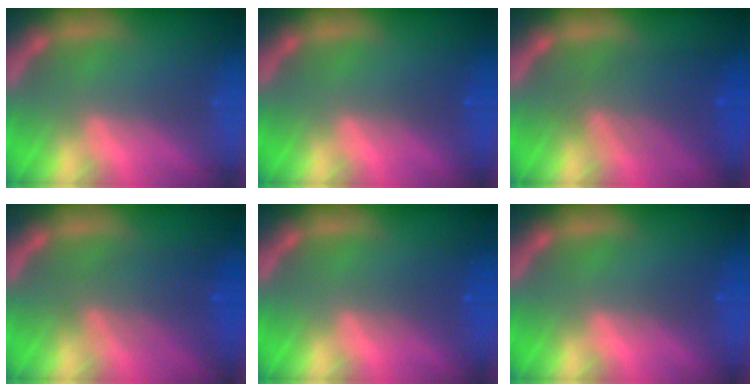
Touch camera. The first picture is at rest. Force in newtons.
{"total": 1.0}
{"total": 5.5}
{"total": 5.0}
{"total": 2.0}
{"total": 1.0}